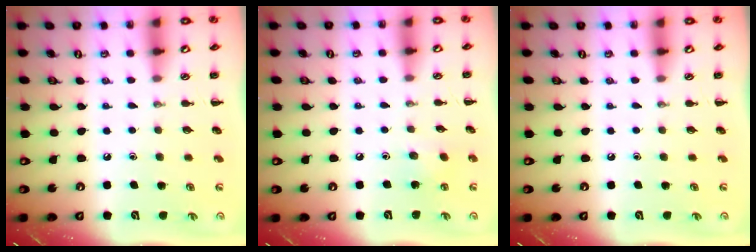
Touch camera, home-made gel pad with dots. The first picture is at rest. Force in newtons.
{"total": 4.3, "press": 4.2, "slide": 1.2}
{"total": 0.0}